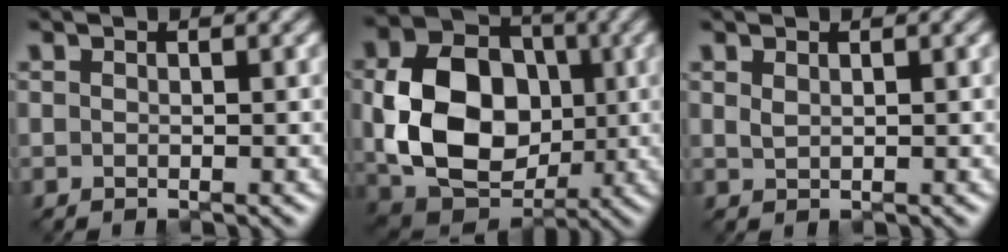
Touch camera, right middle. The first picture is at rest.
{"total": 10.8, "force": [-0.7, 8.1, 7.1], "torque": [-0.141, -0.002, -0.013]}
{"total": 0.5, "force": [0.5, 0.1, 0.2], "torque": [-0.010, 0.000, 0.011]}